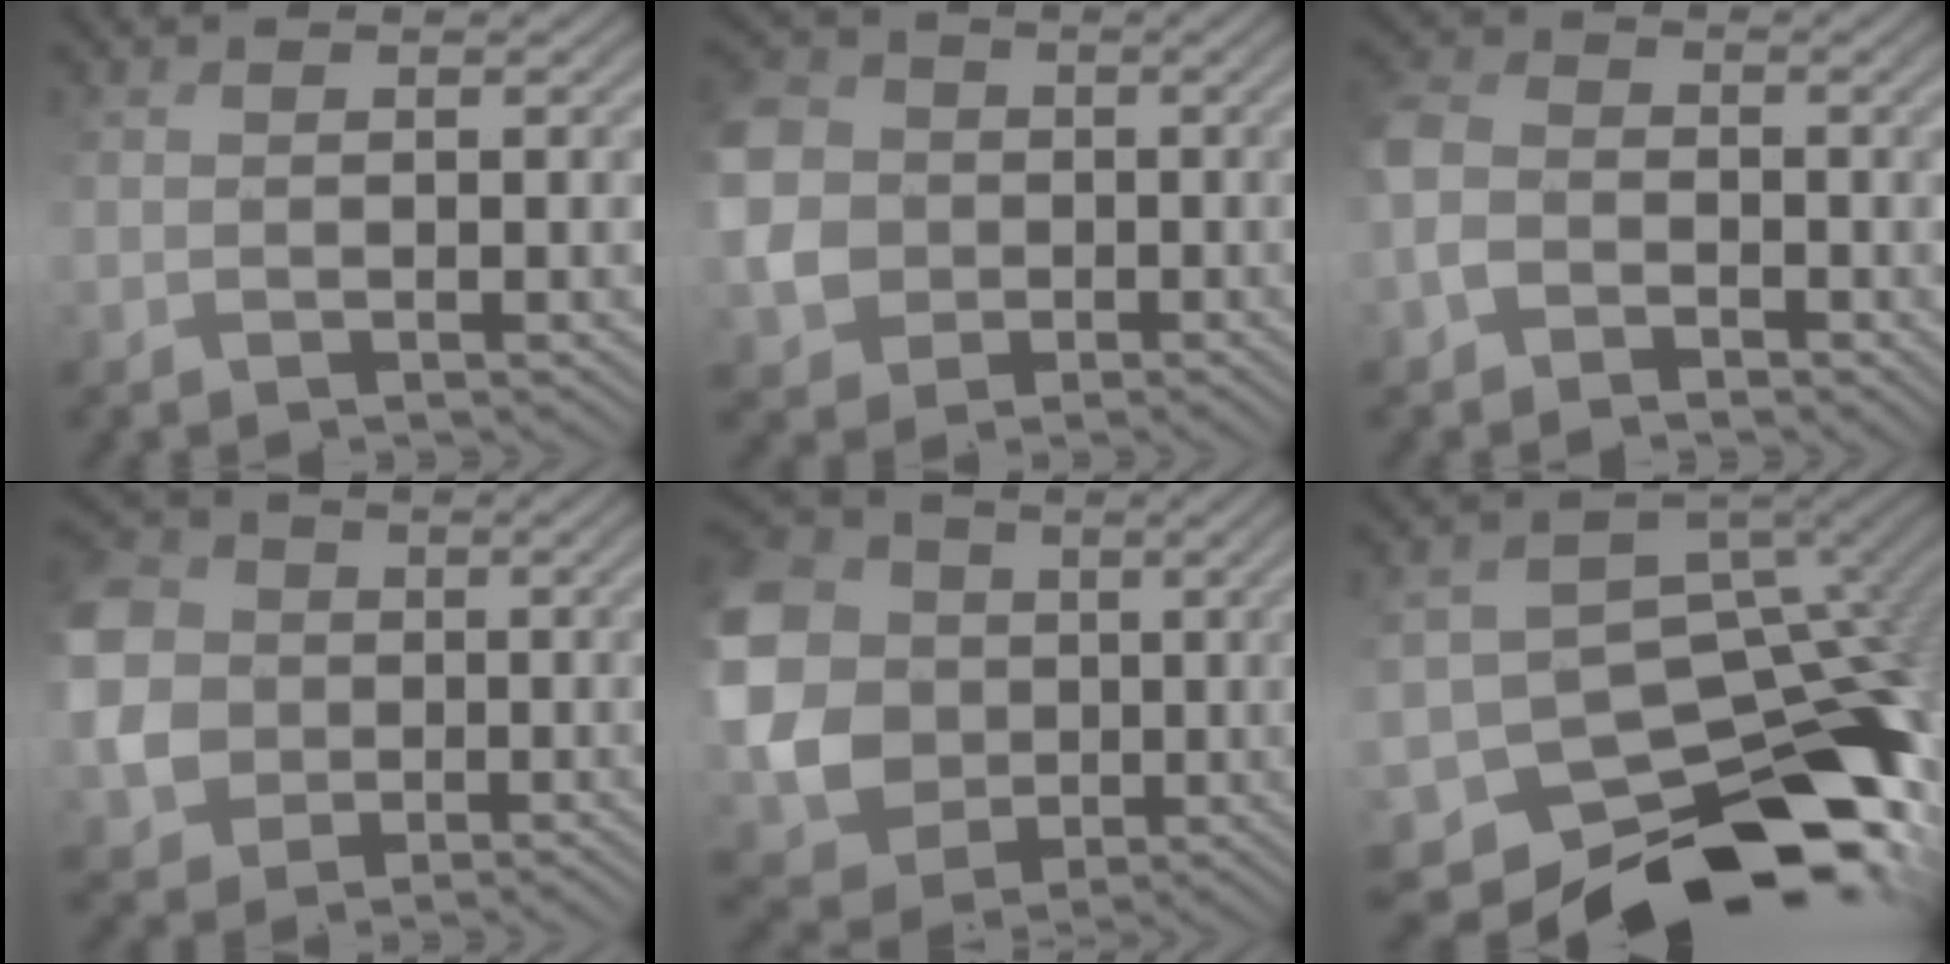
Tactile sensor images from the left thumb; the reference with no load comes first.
{"total": 7.8, "force": [-0.3, 7.2, 3.1], "torque": [-0.113, -0.009, -0.013]}
{"total": 3.2, "force": [-1.6, 2.5, 1.3], "torque": [-0.046, 0.008, -0.043]}
{"total": 9.2, "force": [-0.5, 8.4, 3.7], "torque": [-0.137, -0.017, -0.017]}
{"total": 16.0, "force": [2.4, 14.2, 7.1], "torque": [-0.263, -0.002, 0.045]}
{"total": 13.5, "force": [-6.3, 9.5, 7.1], "torque": [-0.121, -0.033, -0.070]}